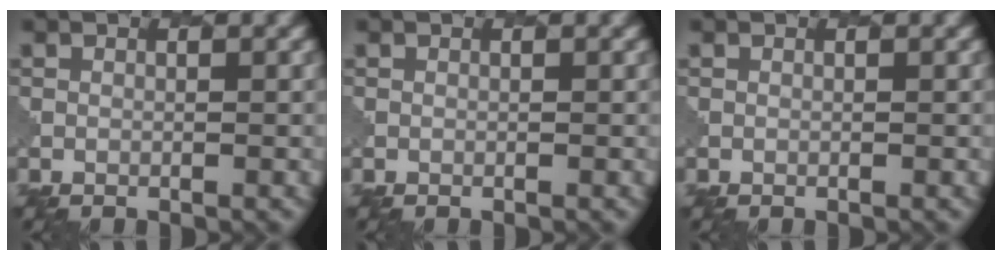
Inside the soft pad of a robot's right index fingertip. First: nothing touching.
{"total": 0.0}
{"total": 0.0}